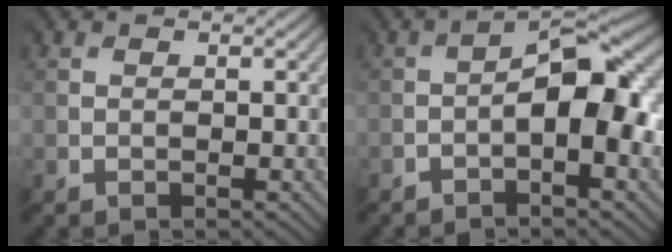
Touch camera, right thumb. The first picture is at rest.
{"total": 8.1, "force": [-1.7, 2.9, 7.4], "torque": [-0.119, 0.010, -0.030]}